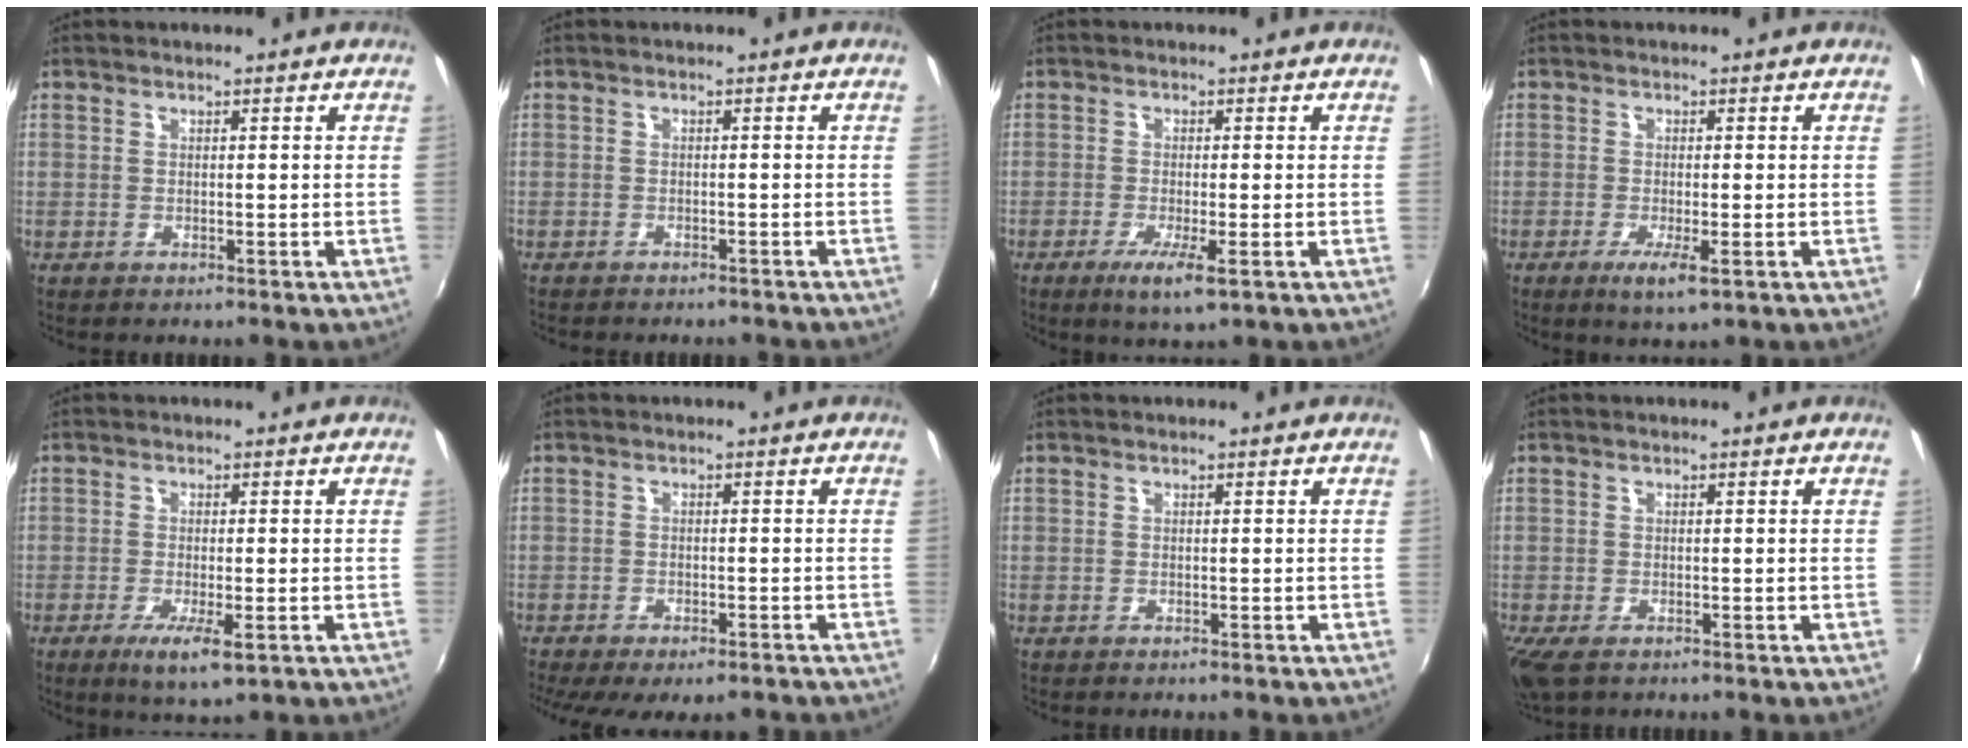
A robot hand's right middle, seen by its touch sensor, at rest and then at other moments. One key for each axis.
{"total": 3.8, "fx": -3.5, "fy": 0.8, "fz": 1.4, "tx": -0.035, "ty": -0.012, "tz": -0.050}
{"total": 4.7, "fx": -2.0, "fy": 0.1, "fz": 4.3, "tx": -0.089, "ty": -0.016, "tz": -0.038}
{"total": 3.7, "fx": -1.4, "fy": 0.2, "fz": 3.4, "tx": -0.071, "ty": -0.014, "tz": -0.027}
{"total": 5.6, "fx": -2.4, "fy": 0.9, "fz": 4.9, "tx": -0.099, "ty": -0.020, "tz": -0.039}
{"total": 9.3, "fx": -7.2, "fy": 2.8, "fz": 5.2, "tx": -0.111, "ty": -0.038, "tz": -0.106}
{"total": 0.0}
{"total": 3.7, "fx": -2.3, "fy": 1.5, "fz": 2.5, "tx": -0.052, "ty": -0.017, "tz": -0.040}